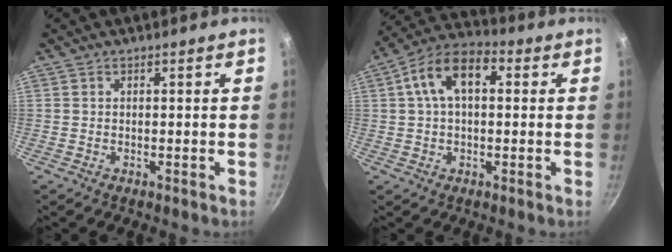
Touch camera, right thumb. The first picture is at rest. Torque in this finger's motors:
{"motor_torque": [-0.03, 2.40, 0.94, 0.09, 0.18]}